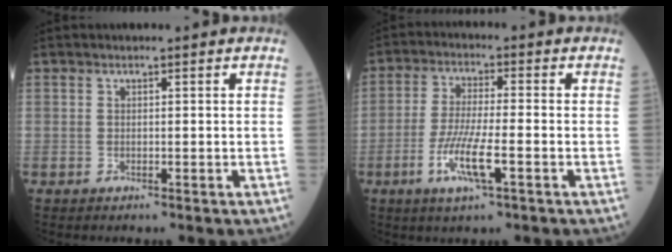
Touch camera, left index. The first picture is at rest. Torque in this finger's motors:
{"motor_torque": [0.66, -0.15, 0.26, 0.17]}